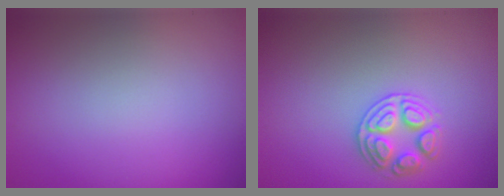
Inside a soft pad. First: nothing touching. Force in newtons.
{"total": 2.6, "press": 2.6, "slide": 0.4}